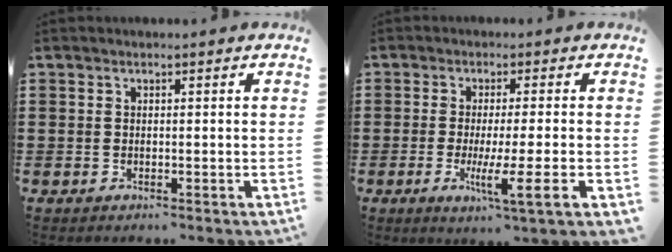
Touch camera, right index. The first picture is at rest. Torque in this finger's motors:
{"motor_torque": [1.22, 0.65, 0.87, 0.21]}